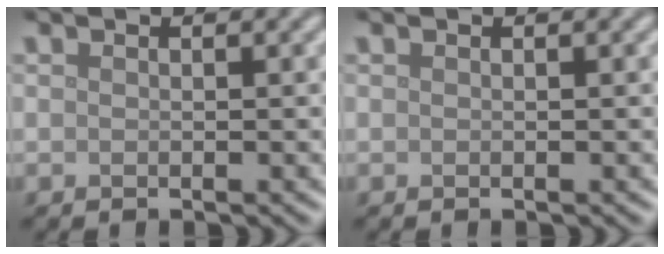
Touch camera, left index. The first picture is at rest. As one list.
[{"total": 0.0}]